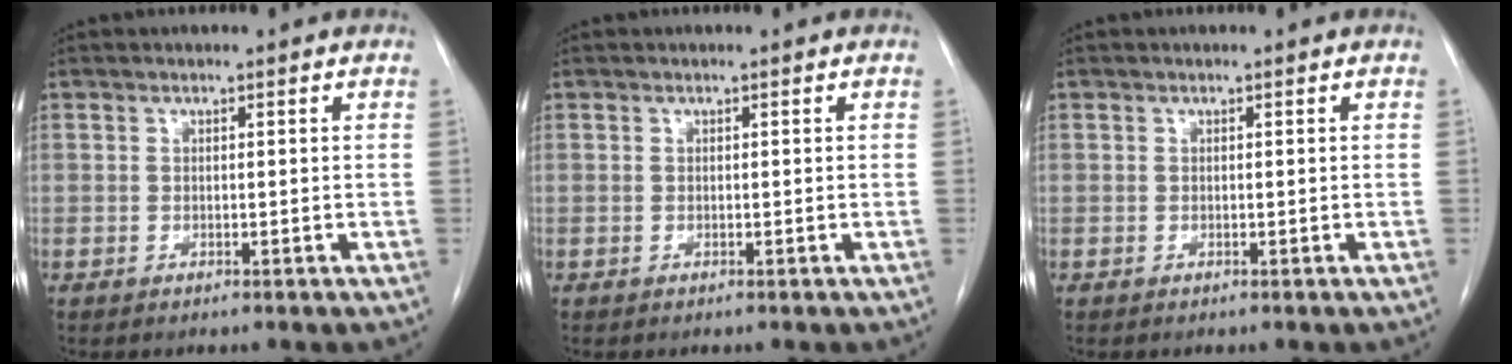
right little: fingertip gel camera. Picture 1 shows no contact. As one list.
[{"total": 0.0}, {"total": 0.0}]